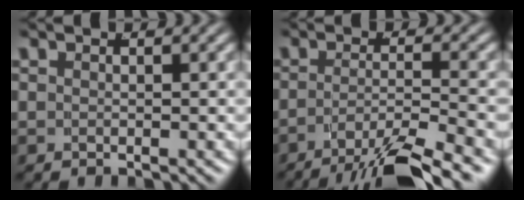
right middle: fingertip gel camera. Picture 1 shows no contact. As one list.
[{"total": 8.2, "force": [-6.0, 2.1, 5.1], "torque": [-0.070, -0.021, -0.083]}]